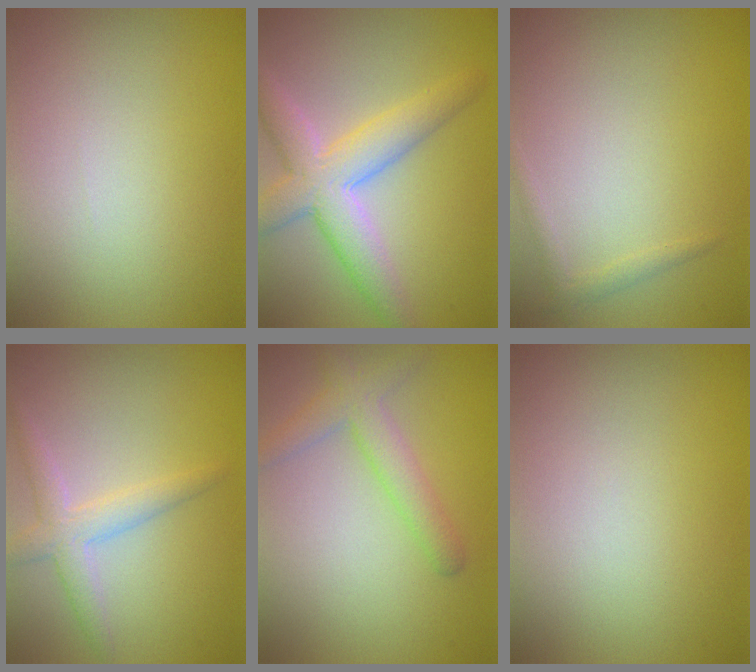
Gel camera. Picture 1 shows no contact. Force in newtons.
{"total": 6.0, "press": 6.0, "slide": 0.5}
{"total": 1.1, "press": 1.1, "slide": 0.0}
{"total": 2.8, "press": 2.8, "slide": 0.1}
{"total": 3.1, "press": 3.1, "slide": 0.2}
{"total": 0.0}